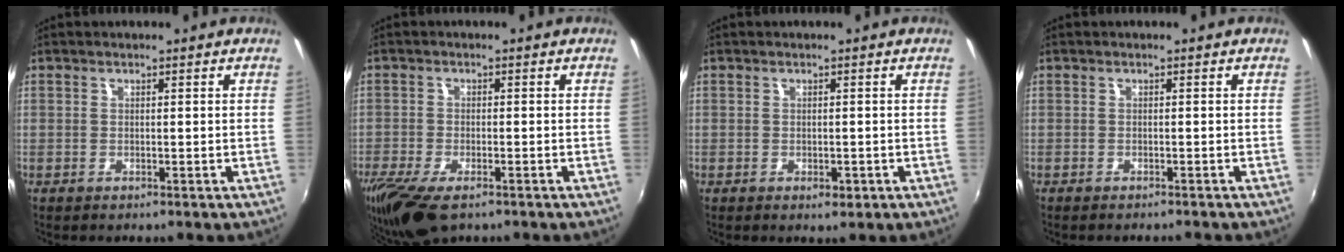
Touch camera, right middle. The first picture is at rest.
{"total": 10.7, "force": [-7.2, 4.0, 6.8], "torque": [-0.160, -0.043, -0.132]}
{"total": 1.6, "force": [-0.7, 1.0, 1.0], "torque": [-0.014, -0.004, -0.010]}
{"total": 1.6, "force": [-1.5, 0.2, 0.5], "torque": [-0.013, -0.010, -0.023]}